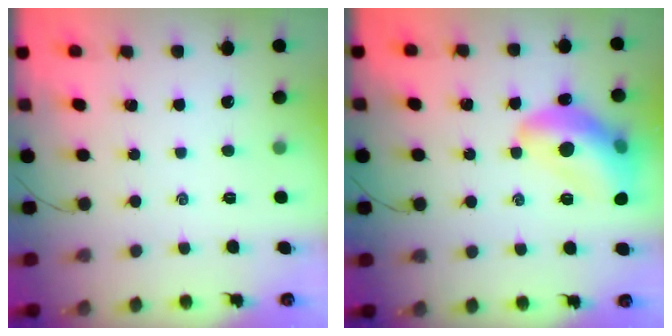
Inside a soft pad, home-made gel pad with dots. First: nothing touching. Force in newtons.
{"total": 15.6, "press": 15.5, "slide": 1.9}